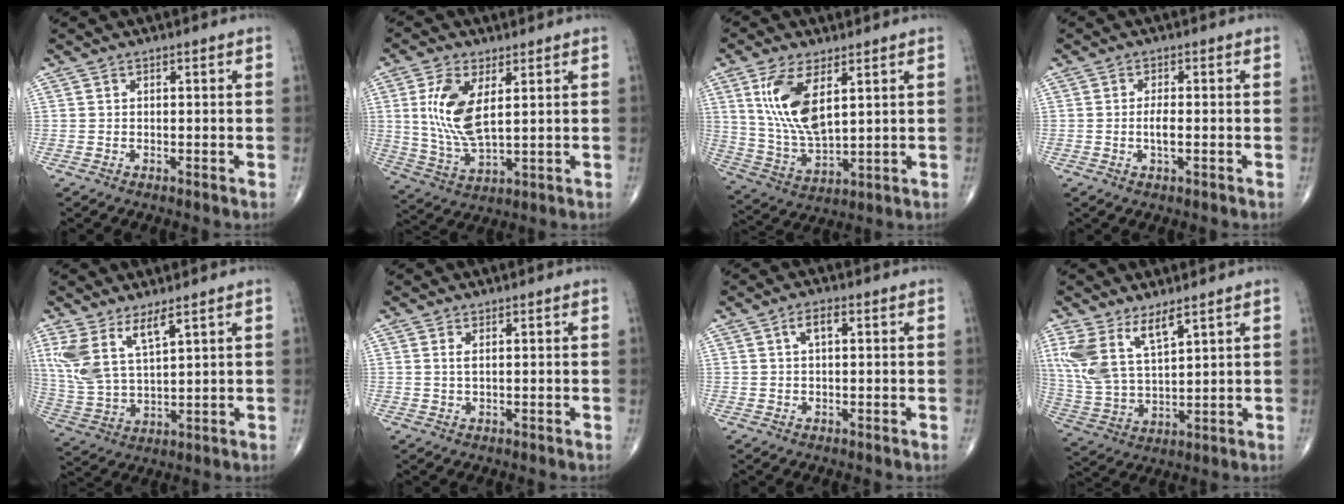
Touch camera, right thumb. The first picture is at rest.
{"total": 11.4, "force": [2.9, 5.1, 9.8], "torque": [-0.204, -0.015, 0.066]}
{"total": 13.0, "force": [4.7, 5.7, 10.7], "torque": [-0.215, -0.023, 0.103]}
{"total": 2.7, "force": [-0.5, 0.8, 2.5], "torque": [-0.053, -0.001, -0.010]}
{"total": 10.2, "force": [5.7, 3.6, 7.7], "torque": [-0.167, -0.026, 0.127]}
{"total": 1.3, "force": [0.5, 0.4, 1.1], "torque": [-0.026, -0.001, 0.012]}
{"total": 3.6, "force": [1.1, 1.5, 3.1], "torque": [-0.057, 0.010, 0.018]}
{"total": 11.5, "force": [6.4, 4.6, 8.4], "torque": [-0.177, -0.025, 0.142]}